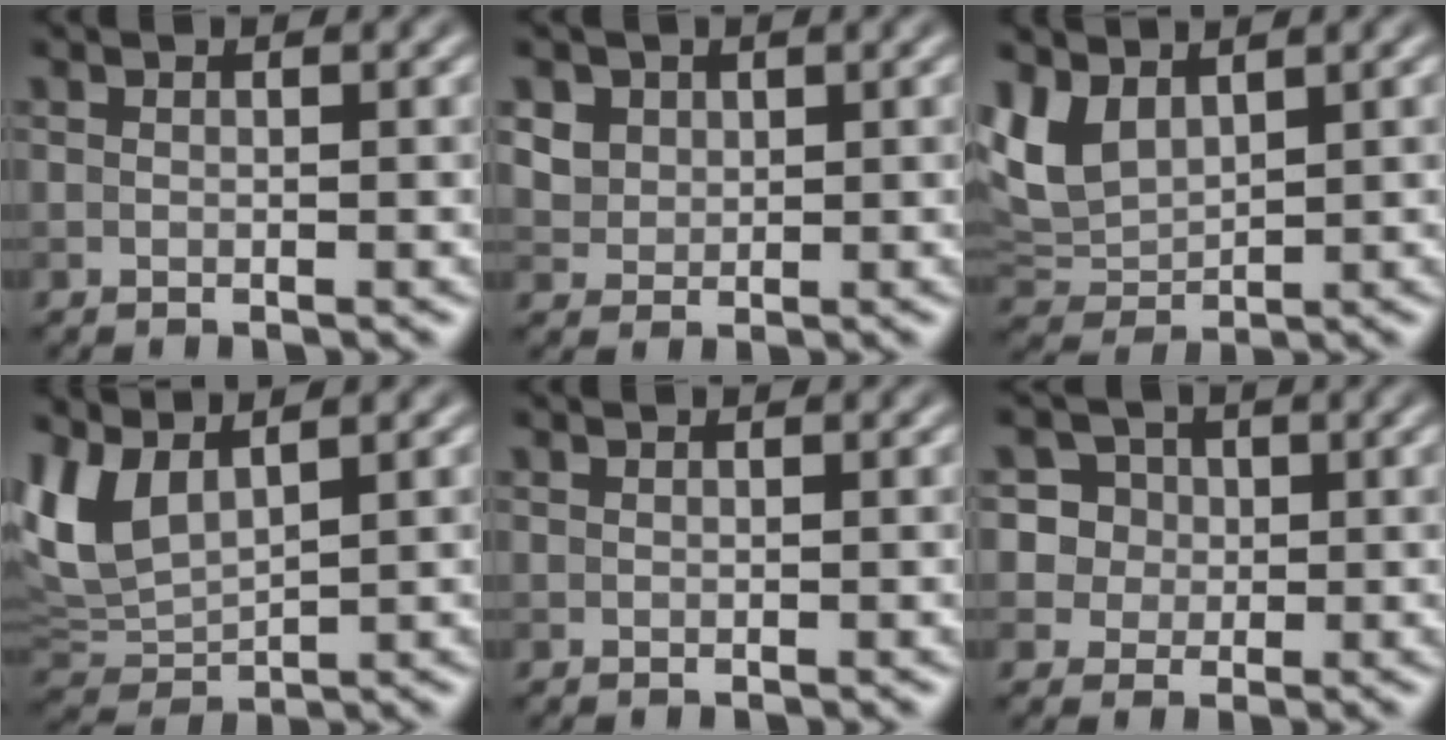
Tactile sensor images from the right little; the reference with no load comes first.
{"total": 3.9, "force": [2.0, 3.0, 1.6], "torque": [-0.049, 0.004, 0.042]}
{"total": 3.9, "force": [2.2, 2.3, 2.3], "torque": [-0.059, 0.001, 0.047]}
{"total": 4.7, "force": [2.3, 2.3, 3.4], "torque": [-0.088, 0.001, 0.051]}
{"total": 0.0}
{"total": 6.4, "force": [1.9, 5.9, 1.8], "torque": [-0.030, 0.038, 0.015]}